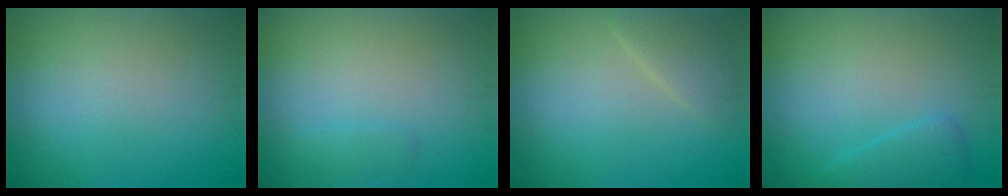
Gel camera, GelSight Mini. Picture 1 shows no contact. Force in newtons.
{"total": 0.8, "press": 0.8, "slide": 0.1}
{"total": 2.2, "press": 2.1, "slide": 0.1}
{"total": 2.2, "press": 2.1, "slide": 0.2}